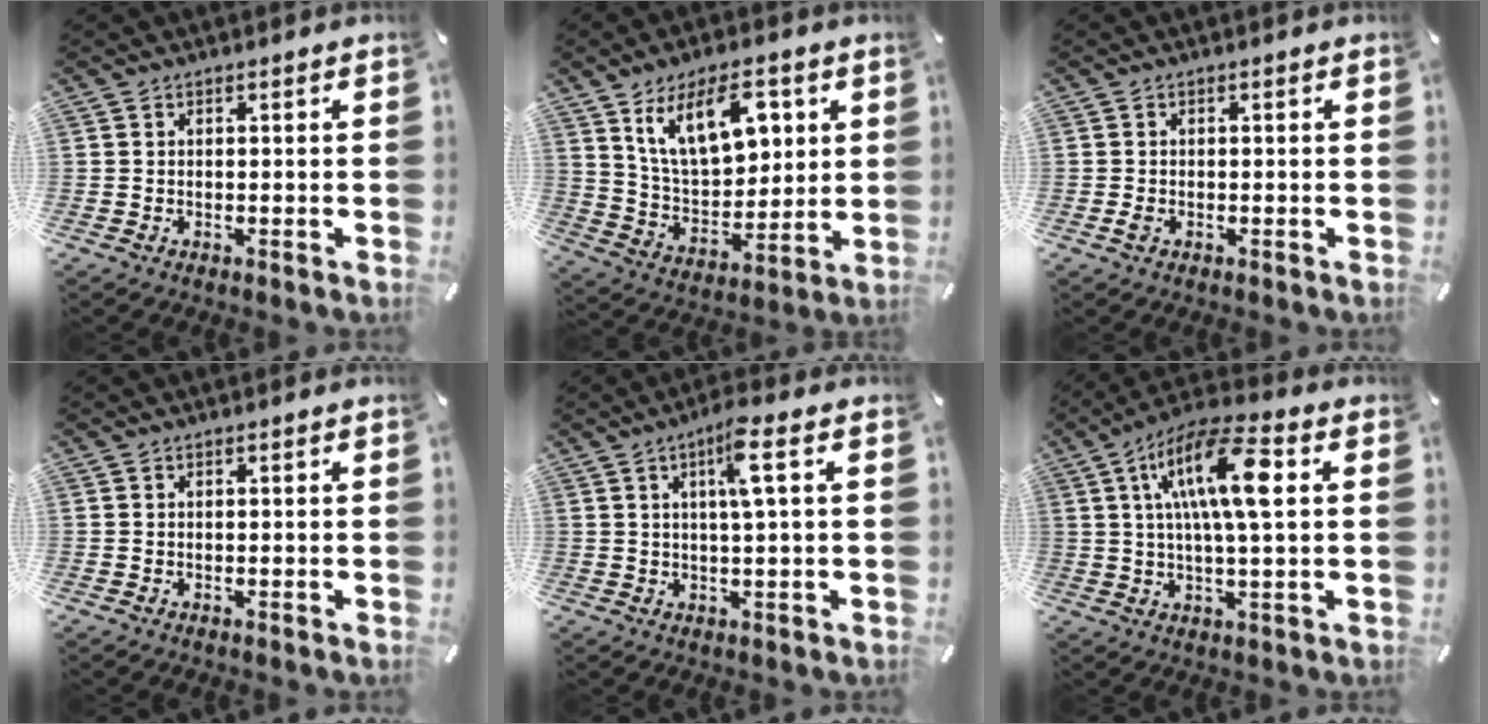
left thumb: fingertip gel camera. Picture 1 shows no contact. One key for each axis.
{"total": 16.4, "fx": 8.1, "fy": 9.3, "fz": 10.8, "tx": -0.189, "ty": -0.022, "tz": 0.145}
{"total": 1.3, "fx": -0.4, "fy": 0.7, "fz": 1.0, "tx": -0.026, "ty": -0.002, "tz": -0.009}
{"total": 0.0}
{"total": 7.2, "fx": 2.3, "fy": 0.7, "fz": 6.8, "tx": -0.127, "ty": -0.002, "tz": 0.033}
{"total": 15.3, "fx": 3.9, "fy": 4.3, "fz": 14.1, "tx": -0.260, "ty": 0.001, "tz": 0.059}